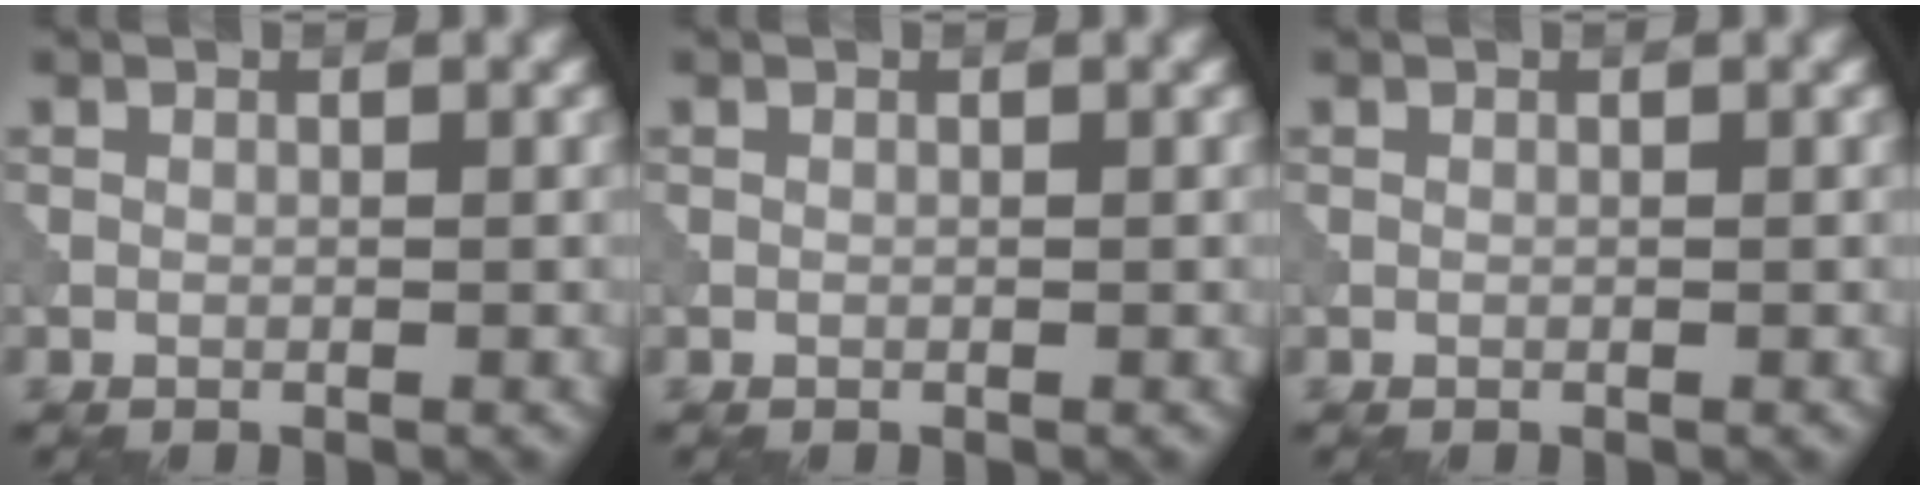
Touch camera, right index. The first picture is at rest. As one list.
[{"total": 0.0}, {"total": 0.0}]